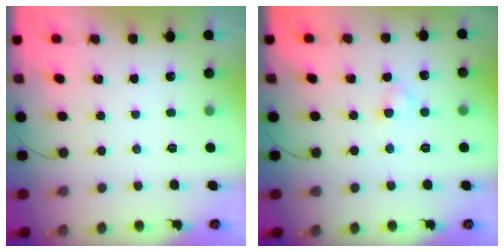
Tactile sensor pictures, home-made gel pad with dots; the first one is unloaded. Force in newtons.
{"total": 3.0, "press": 2.7, "slide": 1.2}